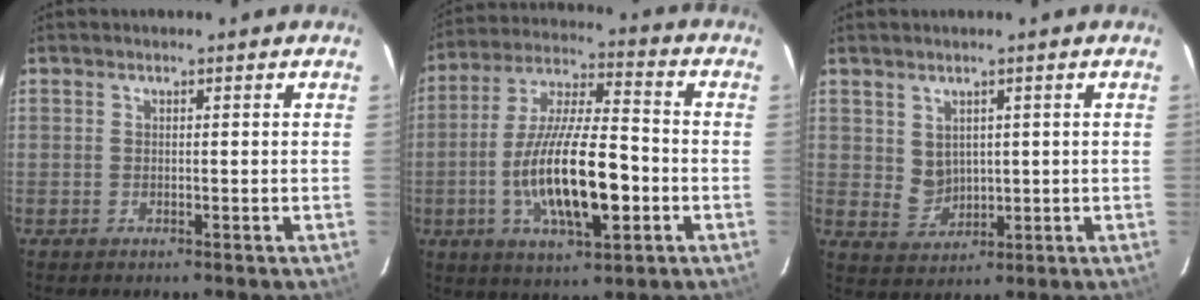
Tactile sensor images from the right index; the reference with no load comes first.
{"total": 18.1, "force": [-4.5, 5.3, 16.8], "torque": [-0.322, -0.005, -0.078]}
{"total": 4.1, "force": [1.5, 3.4, 1.8], "torque": [-0.031, 0.001, 0.043]}